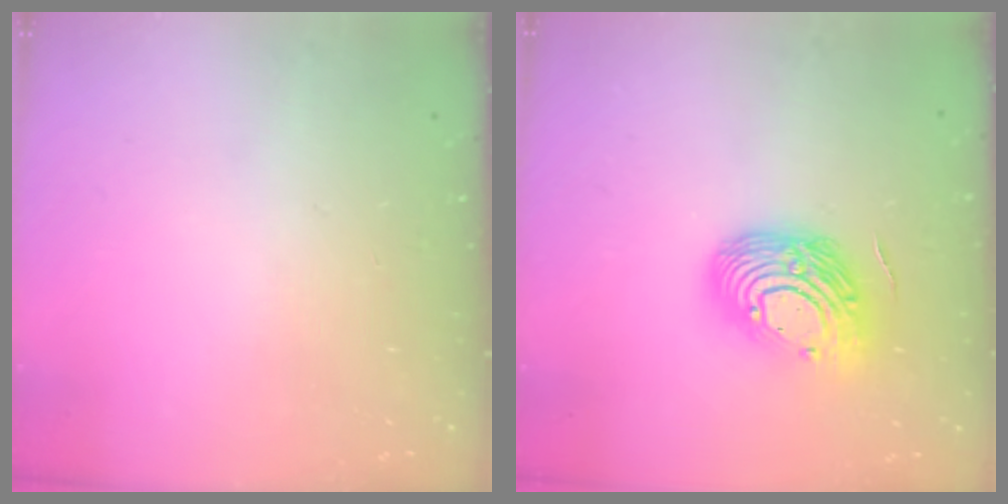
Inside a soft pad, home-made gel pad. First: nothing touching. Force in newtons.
{"total": 16.1, "press": 16.0, "slide": 1.8}